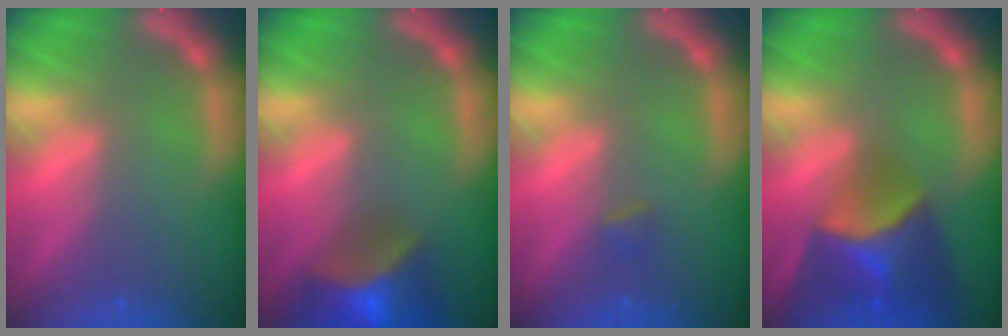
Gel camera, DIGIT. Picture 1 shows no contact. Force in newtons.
{"total": 8.4}
{"total": 0.9}
{"total": 8.4}